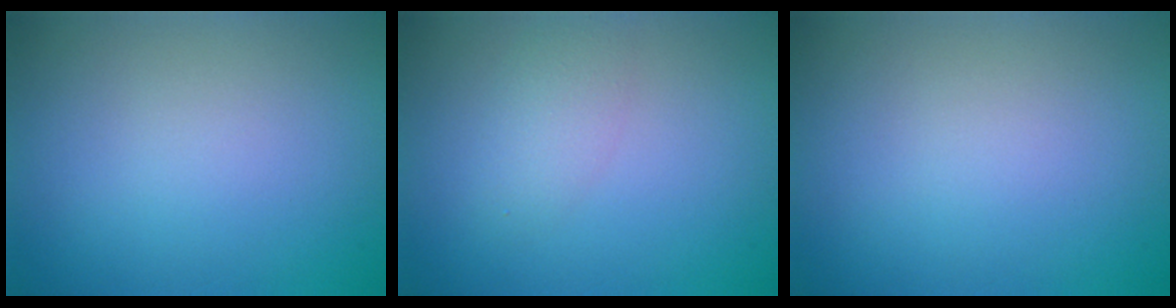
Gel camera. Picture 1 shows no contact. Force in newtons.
{"total": 2.2, "press": 2.2, "slide": 0.1}
{"total": 0.0}